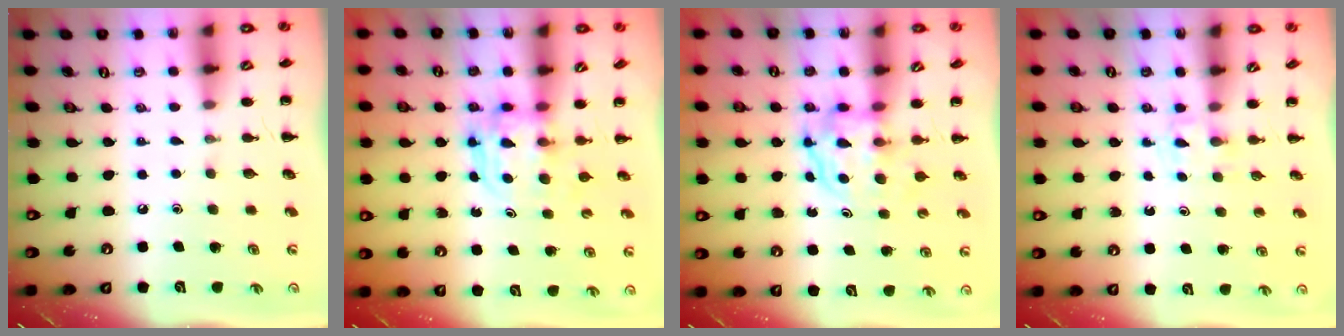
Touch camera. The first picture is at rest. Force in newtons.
{"total": 3.8, "press": 3.8, "slide": 0.3}
{"total": 3.9, "press": 3.9, "slide": 0.2}
{"total": 2.3, "press": 2.1, "slide": 0.8}